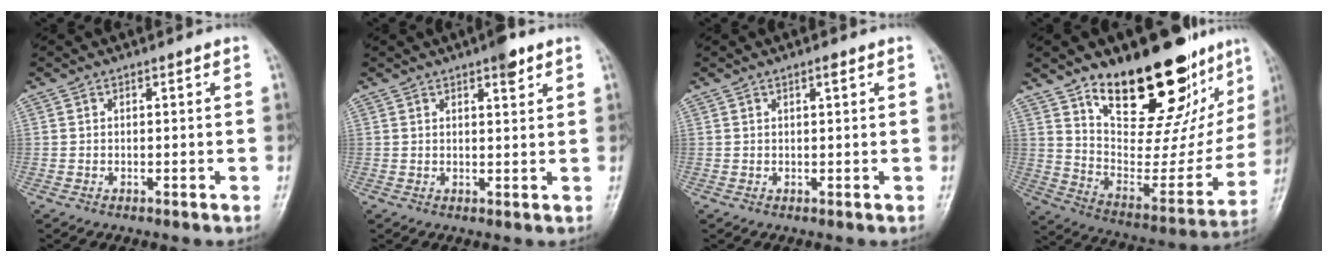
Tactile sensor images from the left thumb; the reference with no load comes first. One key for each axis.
{"total": 3.8, "fx": 2.4, "fy": 1.1, "fz": 2.7, "tx": -0.030, "ty": -0.011, "tz": 0.032}
{"total": 1.3, "fx": 0.8, "fy": 0.3, "fz": 1.0, "tx": -0.015, "ty": -0.002, "tz": 0.012}
{"total": 29.7, "fx": 19.2, "fy": 12.9, "fz": 18.6, "tx": -0.226, "ty": -0.085, "tz": 0.303}